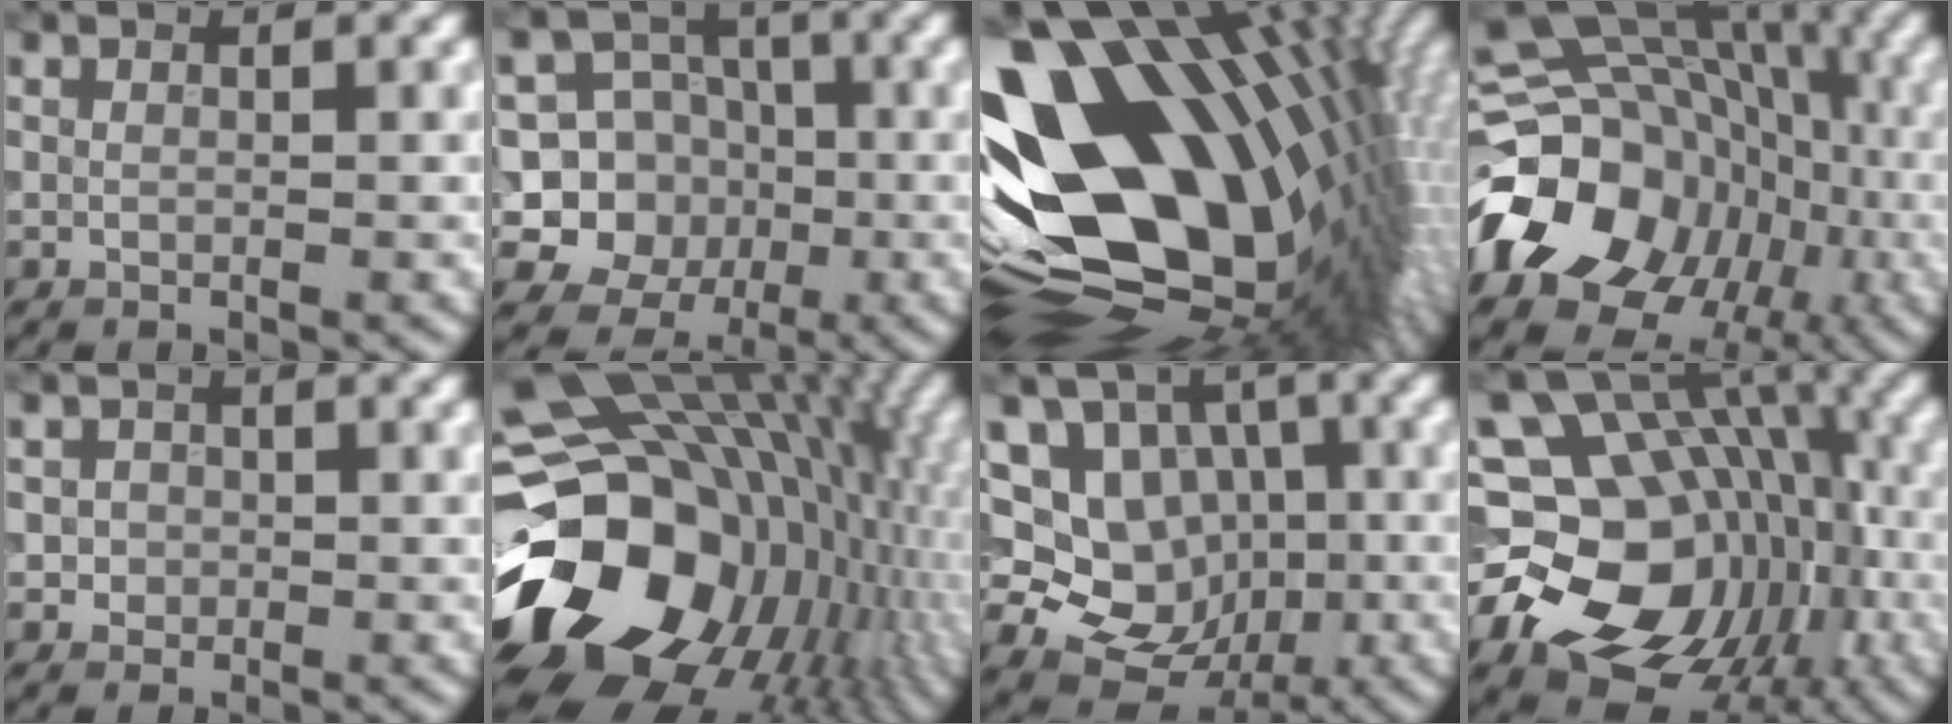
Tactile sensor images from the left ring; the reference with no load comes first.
{"total": 7.3, "force": [-0.9, 6.9, 2.3], "torque": [-0.019, -0.007, -0.046]}
{"total": 20.4, "force": [3.0, 12.6, 15.7], "torque": [-0.293, -0.052, 0.080]}
{"total": 18.6, "force": [-5.0, 14.9, 9.9], "torque": [-0.170, 0.001, -0.089]}
{"total": 1.3, "force": [0.0, 1.3, 0.3], "torque": [0.009, -0.003, 0.000]}
{"total": 20.6, "force": [-1.1, 15.2, 13.9], "torque": [-0.276, -0.044, 0.005]}
{"total": 13.1, "force": [-0.6, 11.9, 5.3], "torque": [-0.113, 0.034, -0.023]}
{"total": 19.8, "force": [-4.1, 16.0, 11.0], "torque": [-0.174, -0.016, -0.065]}